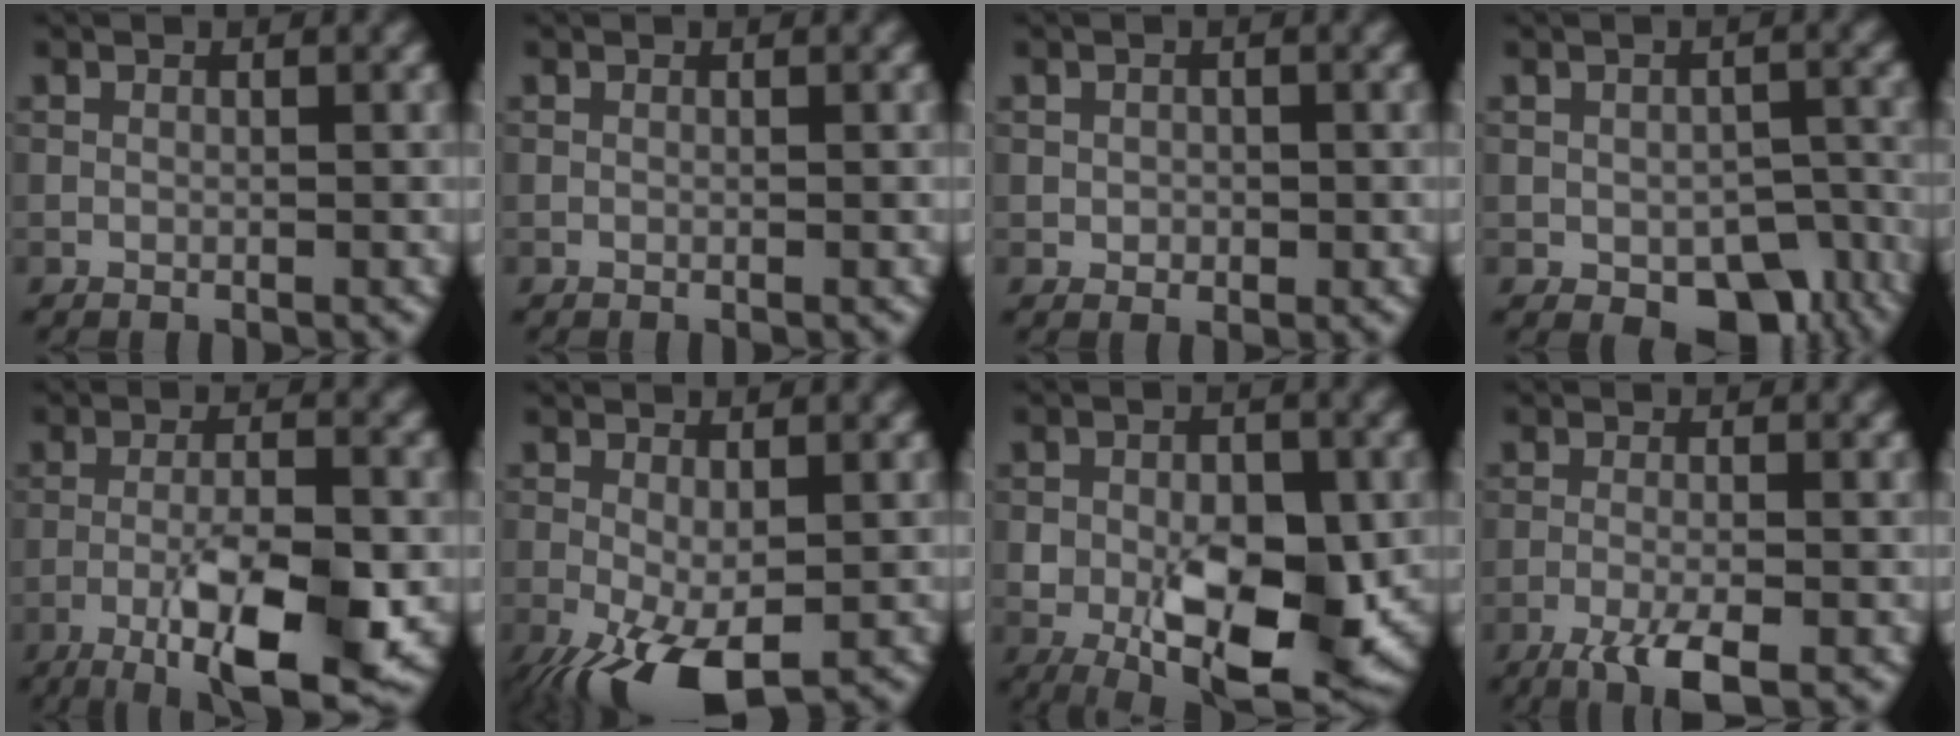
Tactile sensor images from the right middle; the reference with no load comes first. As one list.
[{"total": 0.0}, {"total": 1.0, "force": [0.0, 0.9, 0.4], "torque": [-0.005, -0.003, -0.003]}, {"total": 6.4, "force": [-3.0, 3.9, 4.2], "torque": [-0.051, -0.019, -0.031]}, {"total": 10.0, "force": [-4.3, 2.7, 8.6], "torque": [-0.142, -0.004, -0.072]}, {"total": 7.1, "force": [-3.3, 3.0, 5.6], "torque": [-0.125, -0.021, -0.049]}, {"total": 11.8, "force": [-3.2, 6.1, 9.5], "torque": [-0.138, -0.017, -0.047]}, {"total": 4.2, "force": [-2.5, 0.9, 3.2], "torque": [-0.064, -0.003, -0.051]}]